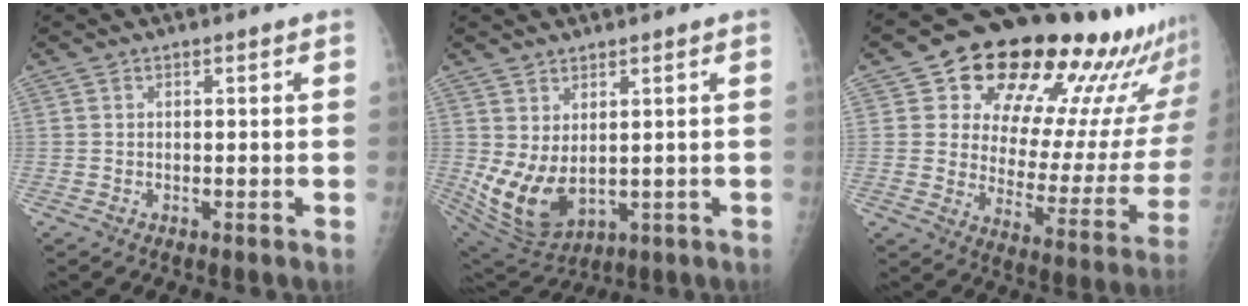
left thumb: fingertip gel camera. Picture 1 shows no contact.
{"total": 10.4, "force": [1.1, 6.2, 8.2], "torque": [-0.148, -0.023, 0.047]}
{"total": 27.2, "force": [20.3, 10.2, 14.9], "torque": [-0.176, -0.105, 0.273]}